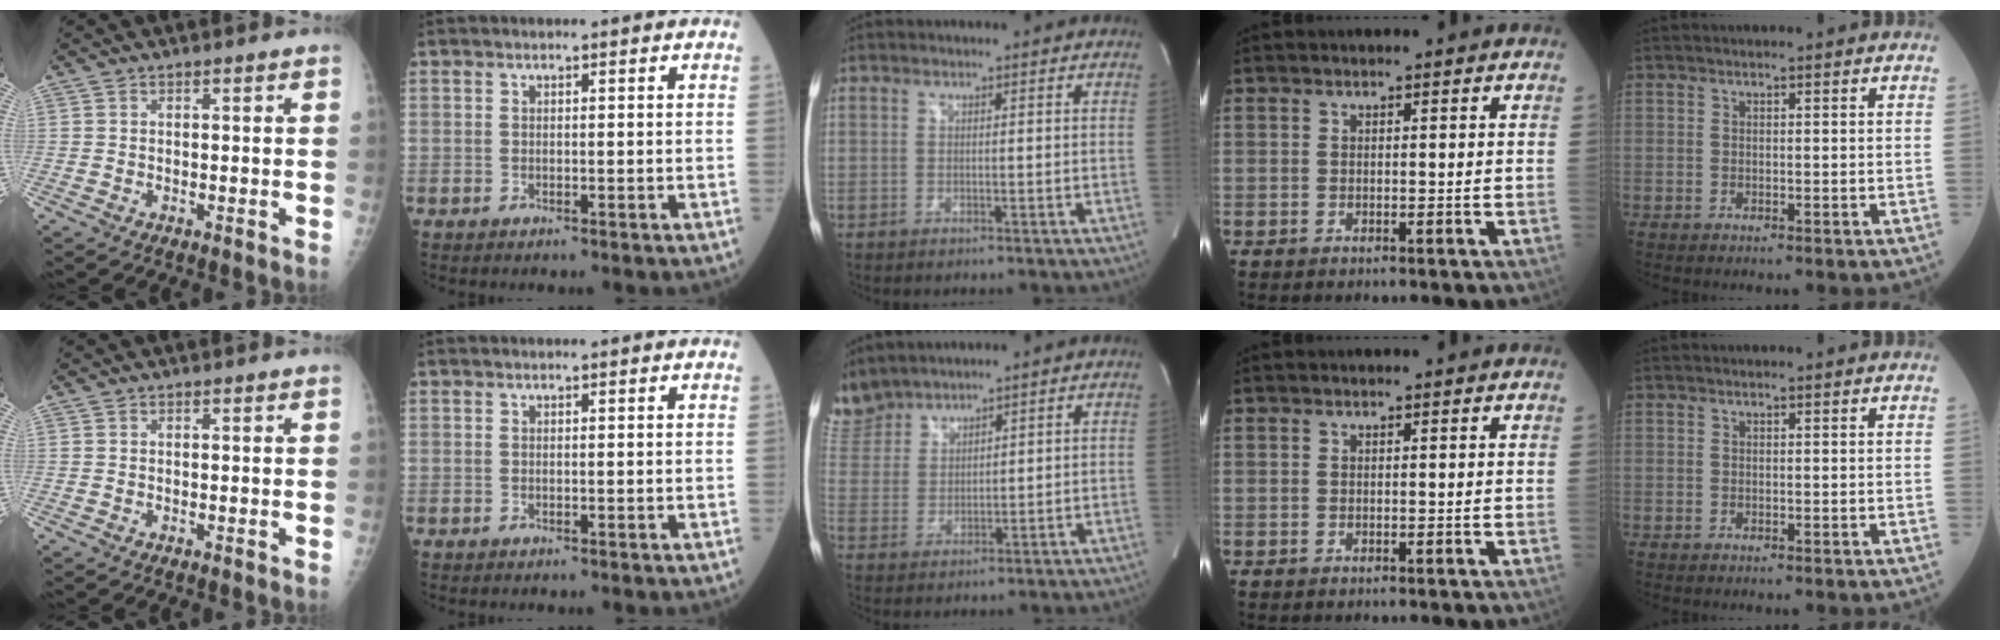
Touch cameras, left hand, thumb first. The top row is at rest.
{"middle": {"total": 7.1, "force": [6.9, 1.7, 0.3], "torque": [-0.020, 0.012, 0.156]}}